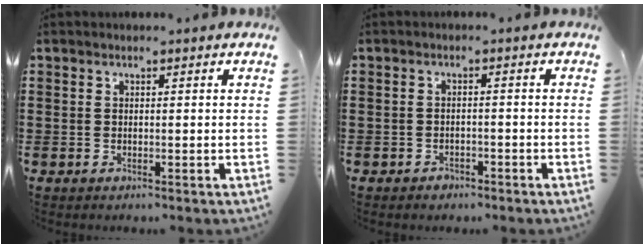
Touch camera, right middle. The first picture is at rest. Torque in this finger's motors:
{"motor_torque": [0.10, 0.39, -0.01, -0.01]}